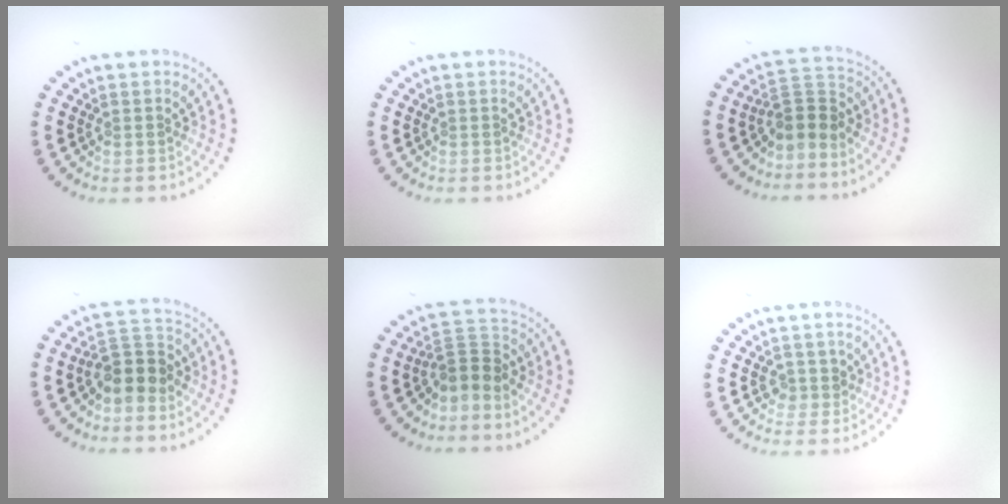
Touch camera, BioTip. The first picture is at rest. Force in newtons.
{"total": 0.0}
{"total": 2.9, "press": 2.1, "slide": 2.0}
{"total": 3.5, "press": 3.1, "slide": 1.6}
{"total": 2.8, "press": 2.0, "slide": 1.9}
{"total": 1.6, "press": 1.4, "slide": 0.8}